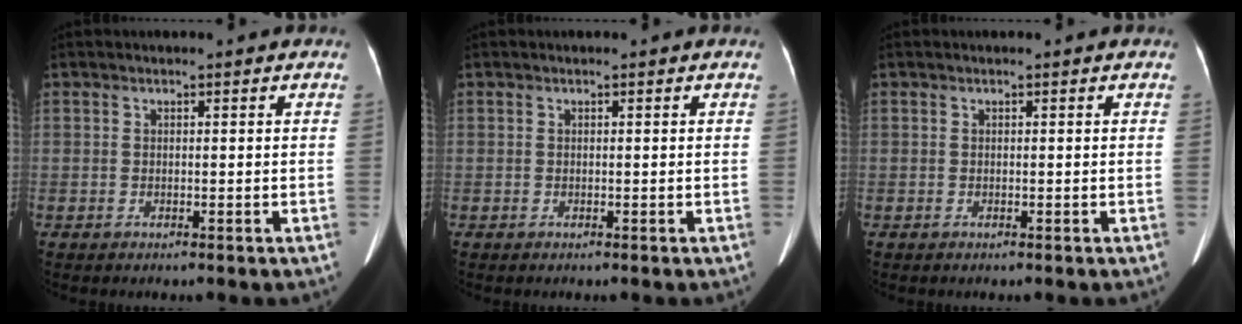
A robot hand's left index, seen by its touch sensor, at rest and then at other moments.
{"total": 0.0}
{"total": 0.0}